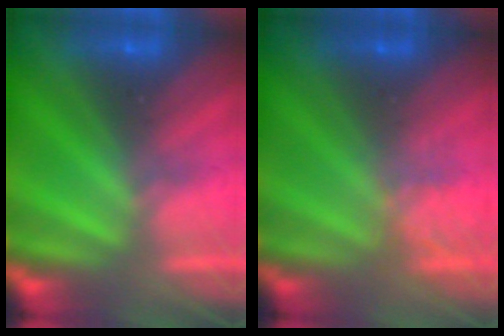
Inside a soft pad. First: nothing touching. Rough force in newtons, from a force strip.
{"total": 1.8}